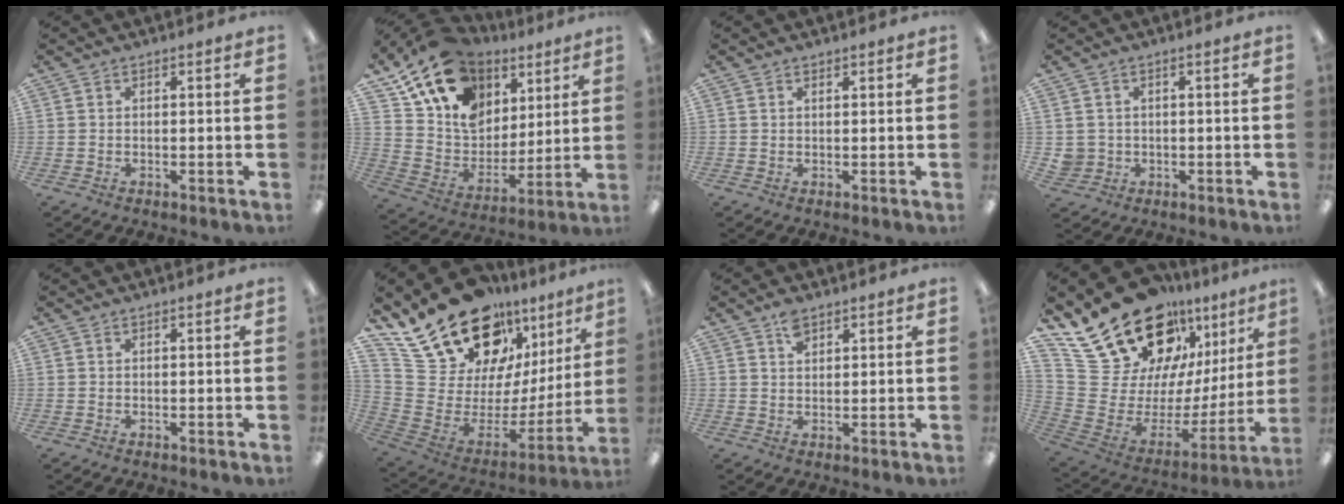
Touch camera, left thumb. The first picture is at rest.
{"total": 18.3, "force": [11.3, 12.4, 7.5], "torque": [-0.149, -0.066, 0.210]}
{"total": 0.7, "force": [0.4, 0.1, 0.5], "torque": [-0.012, -0.002, 0.008]}
{"total": 2.7, "force": [0.0, 2.7, 0.0], "torque": [-0.008, 0.002, 0.000]}
{"total": 0.0}
{"total": 23.1, "force": [17.9, 10.8, 9.8], "torque": [-0.178, -0.133, 0.340]}
{"total": 3.2, "force": [2.1, 1.8, 1.4], "torque": [-0.017, -0.008, 0.037]}
{"total": 25.7, "force": [18.5, 13.2, 11.9], "torque": [-0.215, -0.137, 0.361]}